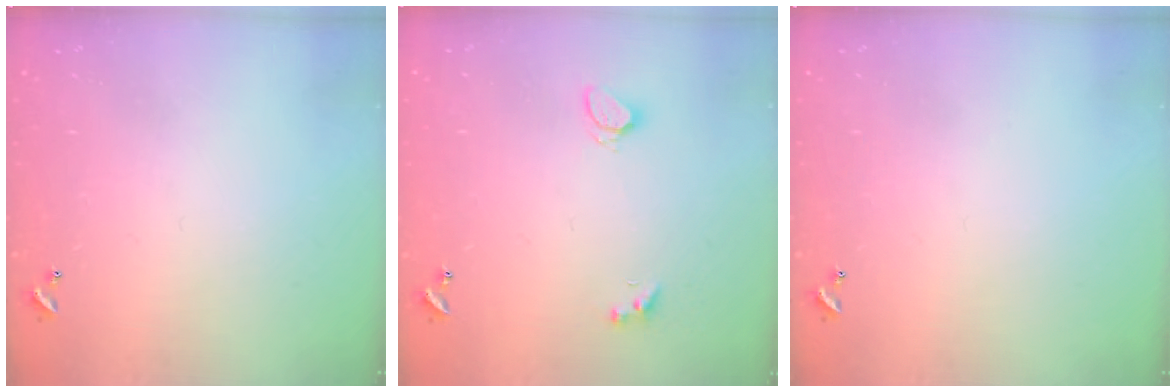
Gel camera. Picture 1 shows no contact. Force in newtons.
{"total": 2.1, "press": 2.0, "slide": 0.6}
{"total": 0.0}